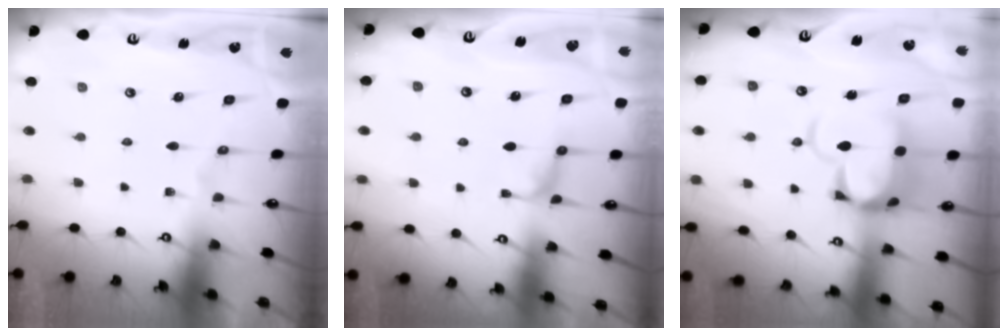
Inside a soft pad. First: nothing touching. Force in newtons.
{"total": 1.8, "press": 1.5, "slide": 1.0}
{"total": 7.6, "press": 7.3, "slide": 2.1}